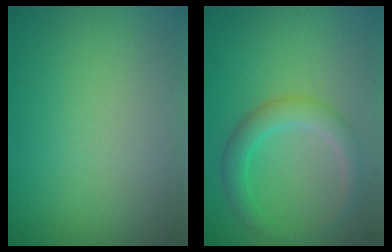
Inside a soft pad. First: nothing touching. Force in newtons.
{"total": 2.9, "press": 2.9, "slide": 0.2}